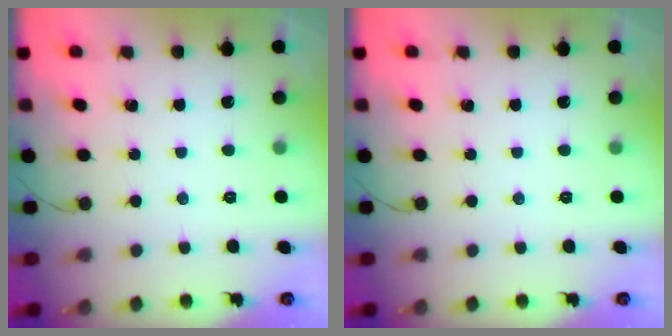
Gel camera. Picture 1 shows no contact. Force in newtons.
{"total": 0.0}